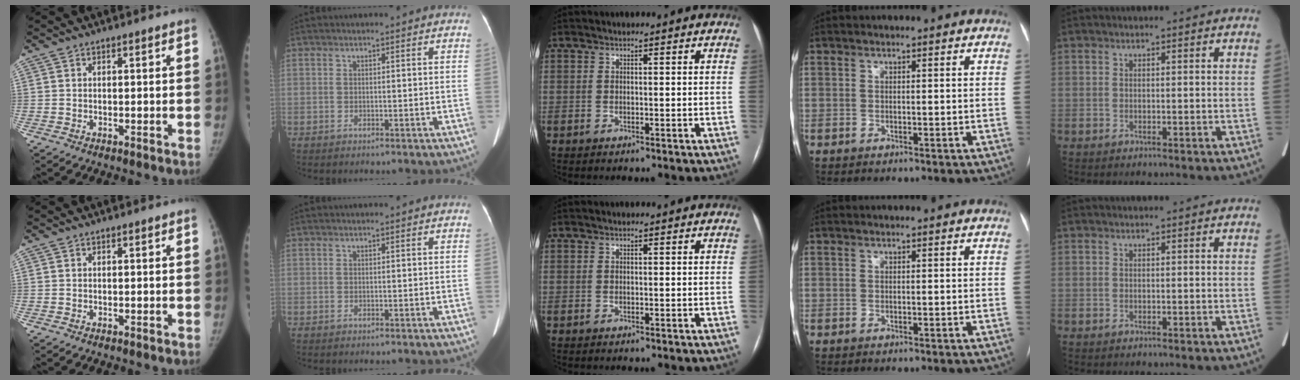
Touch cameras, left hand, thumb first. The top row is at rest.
{}